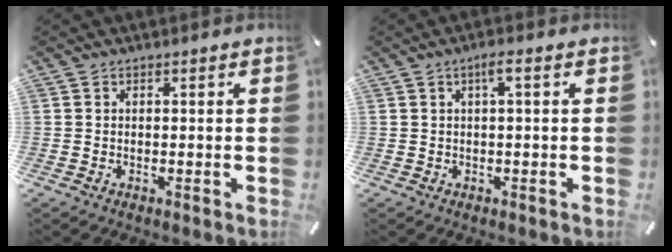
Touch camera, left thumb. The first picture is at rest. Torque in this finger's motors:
{"motor_torque": [-0.17, -0.23, 0.32, -0.07, 0.00]}